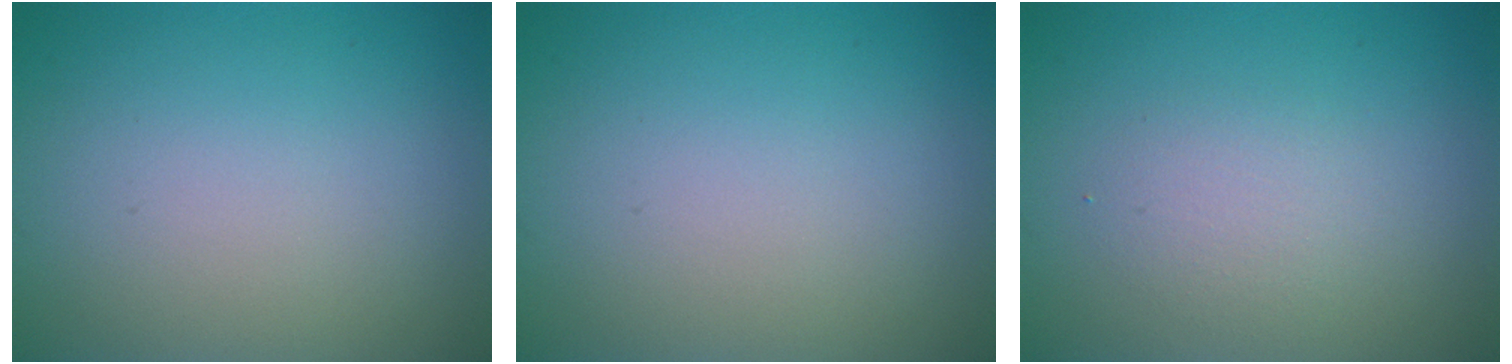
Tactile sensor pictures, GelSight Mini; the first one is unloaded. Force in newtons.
{"total": 0.0}
{"total": 1.8, "press": 1.8, "slide": 0.0}